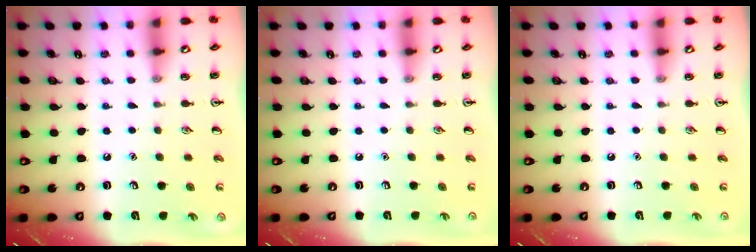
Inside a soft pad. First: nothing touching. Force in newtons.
{"total": 0.0}
{"total": 0.0}